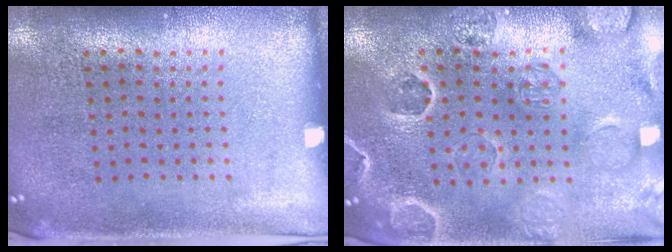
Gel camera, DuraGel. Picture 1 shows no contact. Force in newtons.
{"total": 2.7, "press": 2.6, "slide": 0.8}